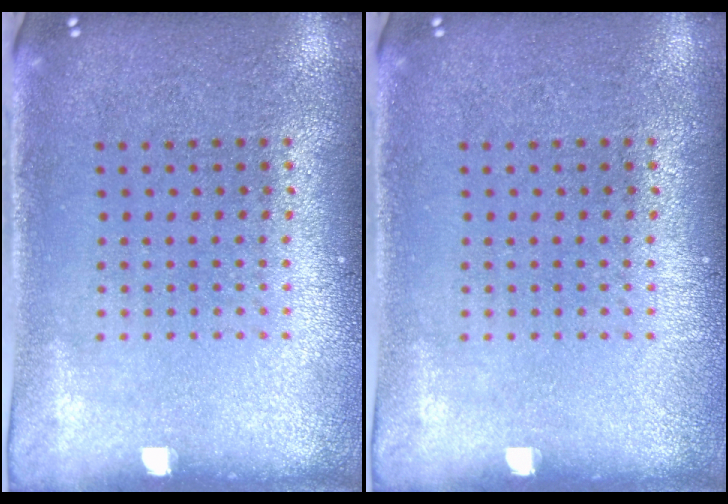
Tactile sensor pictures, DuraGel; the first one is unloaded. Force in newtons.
{"total": 0.0}